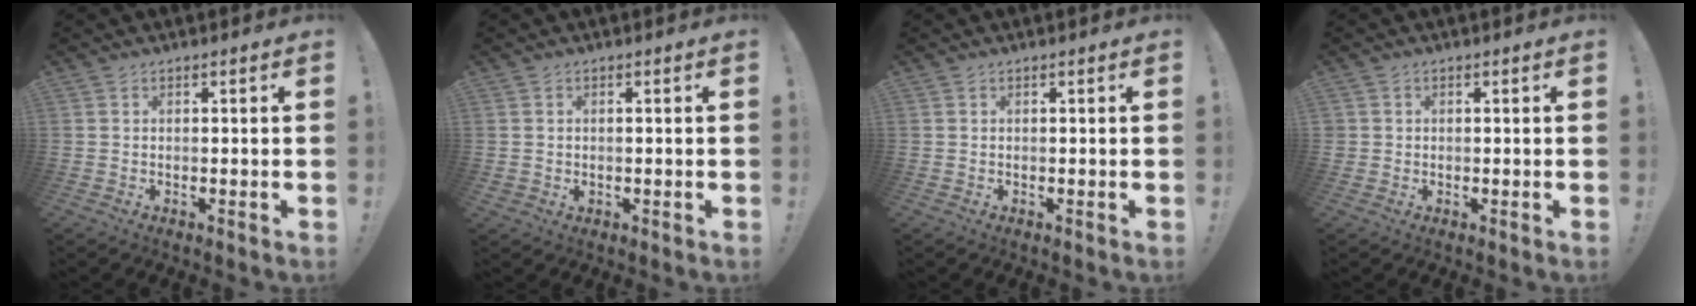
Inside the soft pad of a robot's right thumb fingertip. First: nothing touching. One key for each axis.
{"total": 1.2, "fx": 0.4, "fy": 1.1, "fz": 0.3, "tx": -0.002, "ty": -0.001, "tz": 0.005}
{"total": 0.0}
{"total": 1.1, "fx": 0.1, "fy": 1.1, "fz": 0.0, "tx": 0.001, "ty": 0.001, "tz": 0.002}